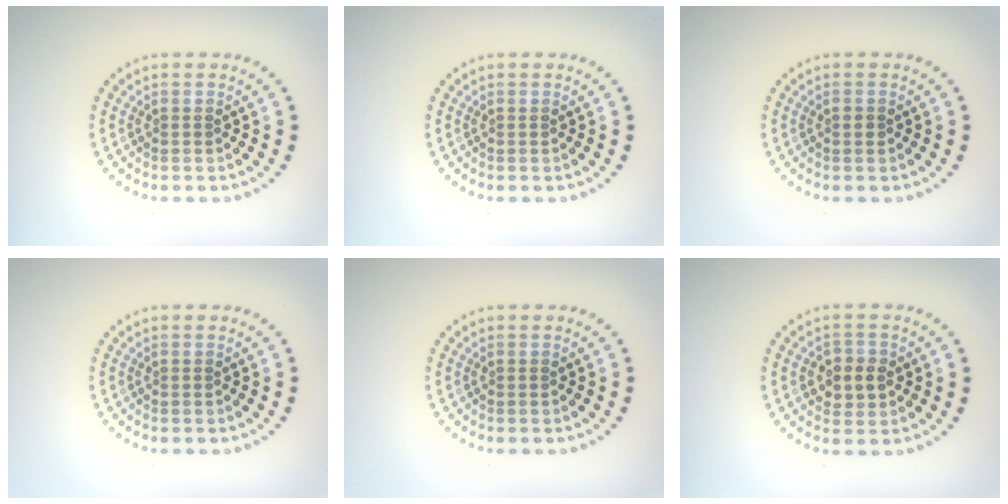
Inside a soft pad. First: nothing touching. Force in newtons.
{"total": 0.0}
{"total": 0.9, "press": 0.9, "slide": 0.0}
{"total": 0.0}
{"total": 0.0}
{"total": 2.6, "press": 2.6, "slide": 0.3}